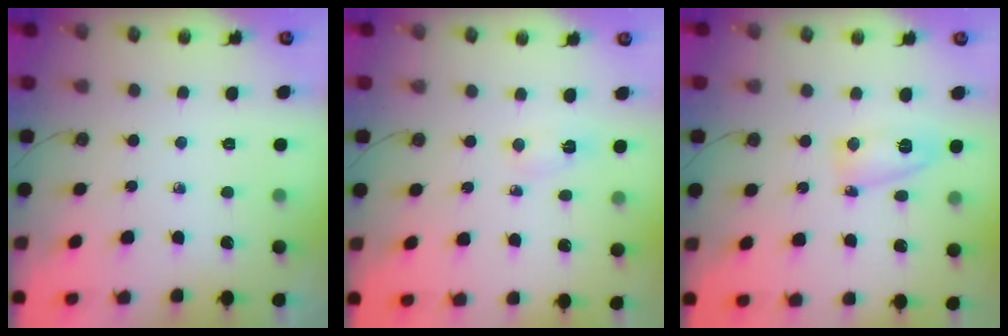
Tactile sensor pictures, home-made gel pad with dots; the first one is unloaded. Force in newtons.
{"total": 3.3, "press": 3.2, "slide": 0.4}
{"total": 10.9, "press": 7.0, "slide": 8.4}